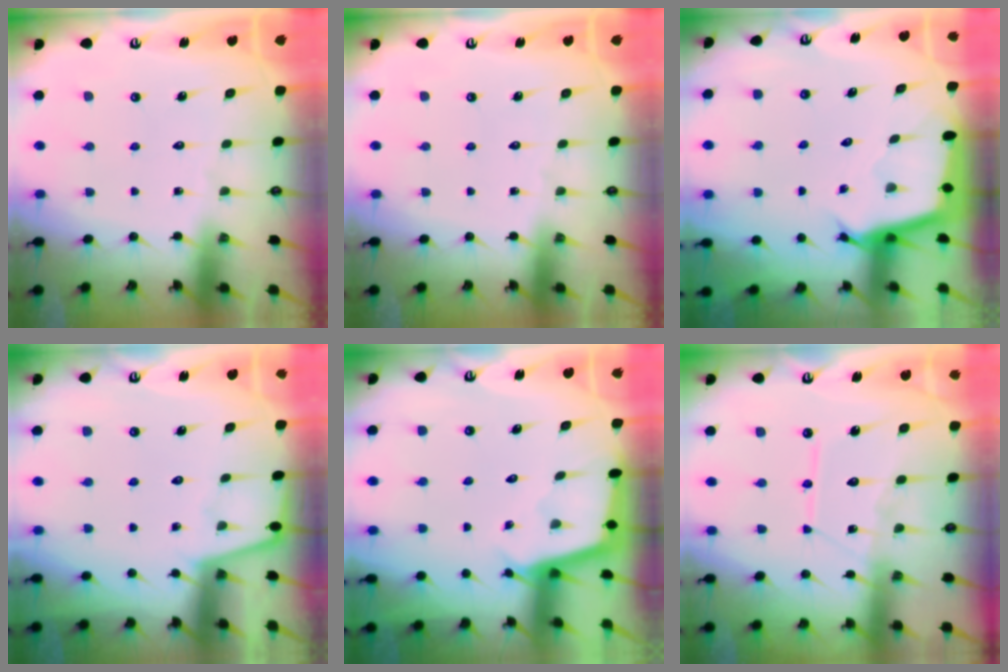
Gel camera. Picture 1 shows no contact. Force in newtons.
{"total": 0.0}
{"total": 2.7, "press": 2.7, "slide": 0.1}
{"total": 2.1, "press": 2.0, "slide": 0.3}
{"total": 2.5, "press": 2.5, "slide": 0.1}
{"total": 11.3, "press": 11.3, "slide": 1.2}